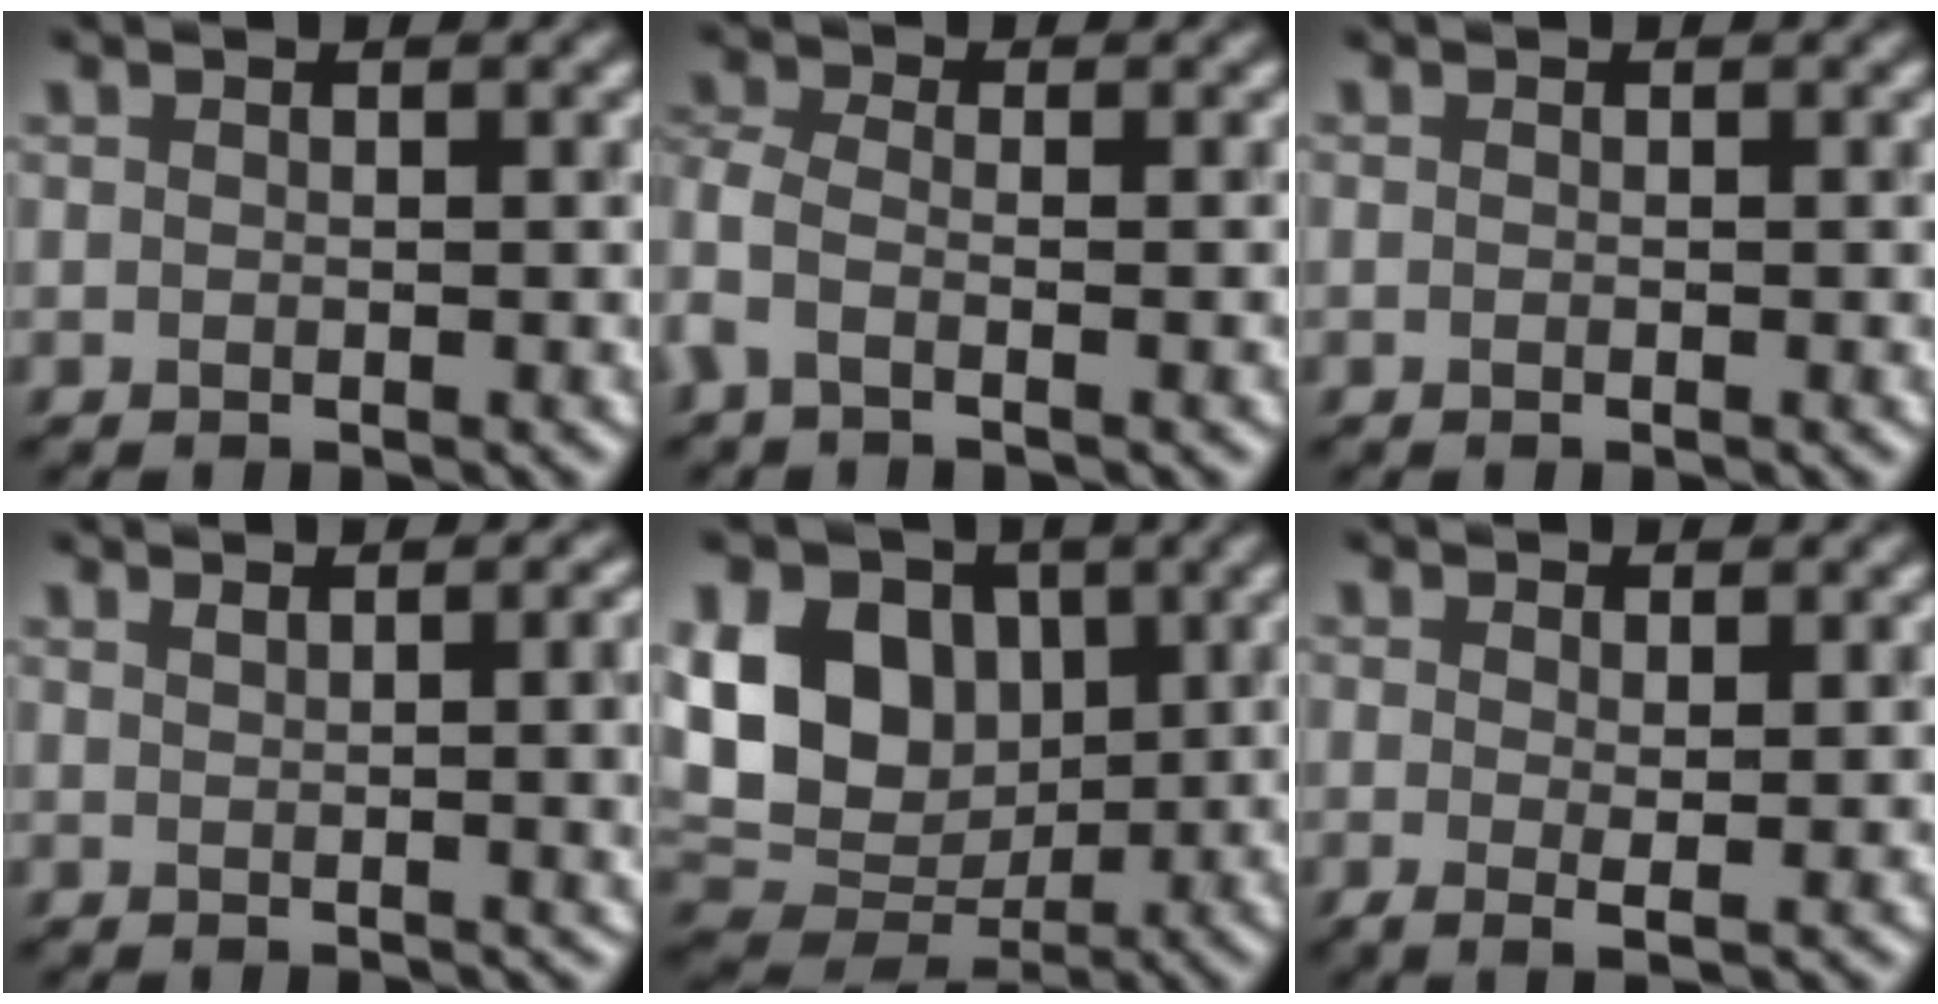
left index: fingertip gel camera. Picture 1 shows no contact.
{"total": 2.2, "force": [-1.0, 1.1, 1.6], "torque": [-0.041, 0.002, -0.034]}
{"total": 0.0}
{"total": 5.3, "force": [1.2, 2.2, 4.7], "torque": [-0.018, 0.019, 0.018]}
{"total": 9.7, "force": [2.4, 7.5, 5.7], "torque": [-0.112, 0.011, 0.029]}
{"total": 1.7, "force": [0.4, 0.3, 1.6], "torque": [-0.030, -0.001, 0.008]}